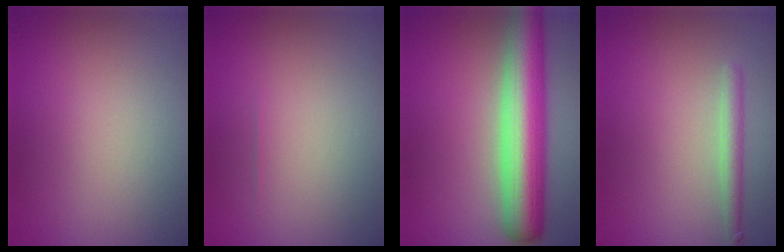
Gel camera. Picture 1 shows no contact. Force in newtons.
{"total": 0.0}
{"total": 8.8, "press": 8.8, "slide": 0.5}
{"total": 1.8, "press": 1.8, "slide": 0.1}